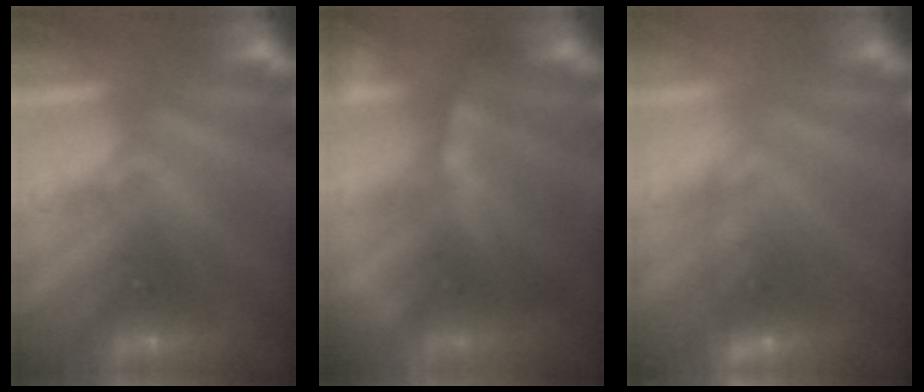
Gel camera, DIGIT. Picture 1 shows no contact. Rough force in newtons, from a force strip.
{"total": 6.0}
{"total": 3.8}